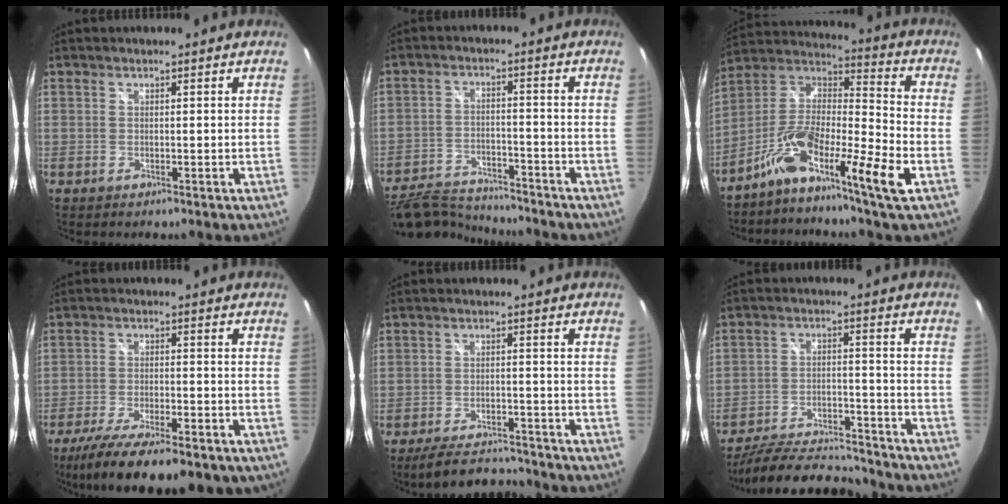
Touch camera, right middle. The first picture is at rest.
{"total": 15.6, "force": [-14.0, 3.9, 5.7], "torque": [-0.137, -0.009, -0.232]}
{"total": 13.6, "force": [-6.8, 1.1, 11.8], "torque": [-0.224, -0.002, -0.142]}
{"total": 16.2, "force": [-11.7, 4.8, 10.1], "torque": [-0.198, -0.049, -0.183]}
{"total": 9.5, "force": [-8.7, 2.1, 3.3], "torque": [-0.085, 0.001, -0.131]}
{"total": 17.2, "force": [-15.4, 4.0, 6.4], "torque": [-0.134, -0.010, -0.229]}